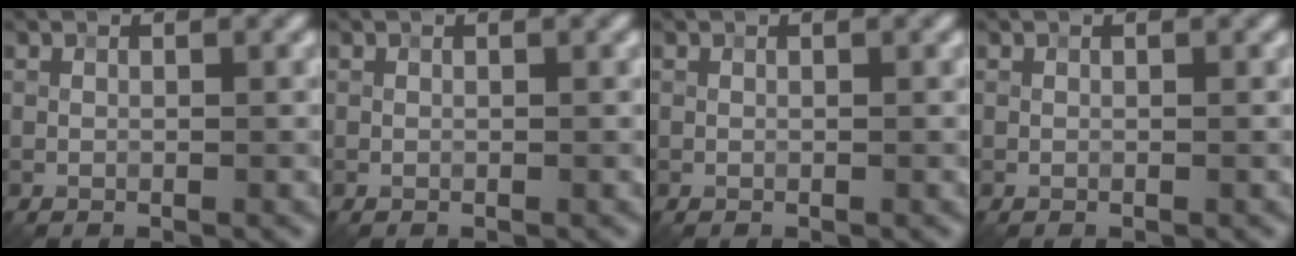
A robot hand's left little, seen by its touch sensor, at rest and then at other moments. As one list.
[{"total": 0.0}, {"total": 0.0}, {"total": 0.0}]